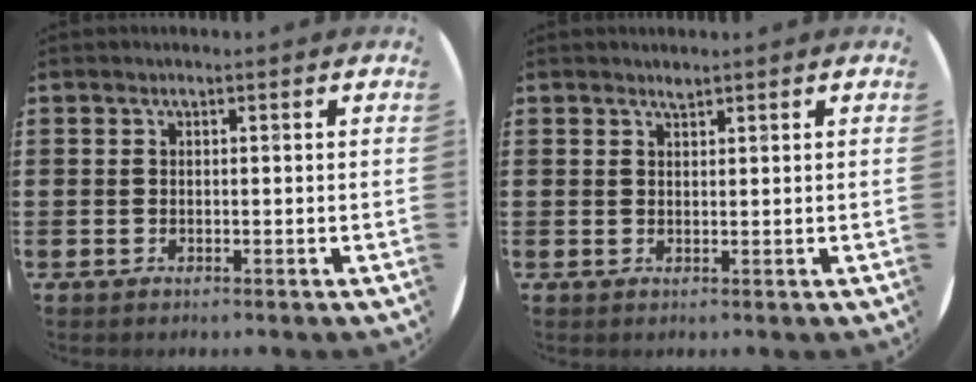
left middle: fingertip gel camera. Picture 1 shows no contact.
{"total": 0.8, "force": [0.8, 0.0, 0.1], "torque": [-0.002, -0.001, 0.016]}